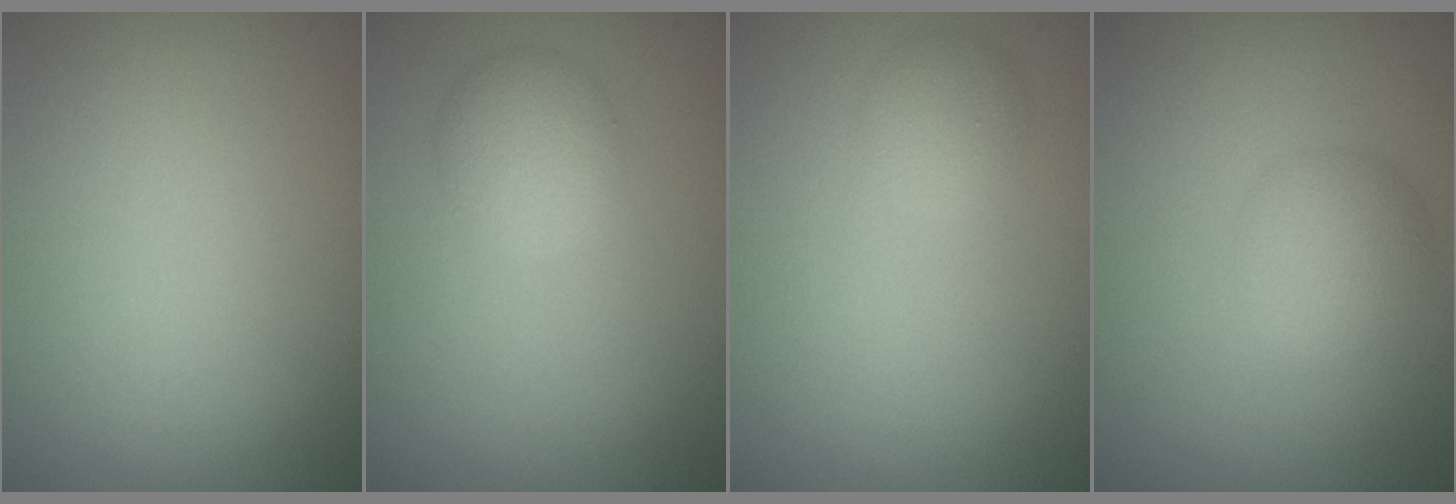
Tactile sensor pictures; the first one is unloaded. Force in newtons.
{"total": 2.7, "press": 2.7, "slide": 0.1}
{"total": 1.7, "press": 1.7, "slide": 0.1}
{"total": 2.9, "press": 2.9, "slide": 0.1}